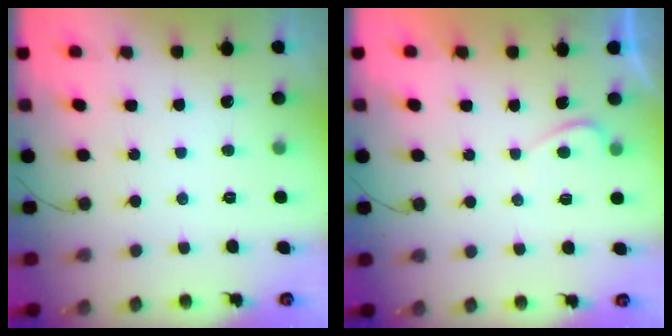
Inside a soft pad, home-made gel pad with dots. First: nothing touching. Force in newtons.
{"total": 0.7, "press": 0.6, "slide": 0.4}